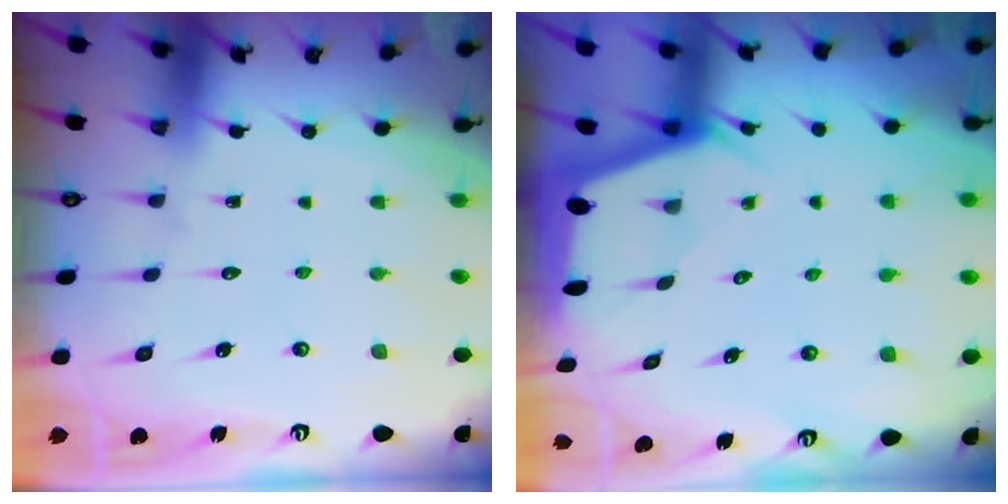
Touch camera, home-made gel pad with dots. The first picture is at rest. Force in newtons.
{"total": 1.9, "press": 1.9, "slide": 0.3}